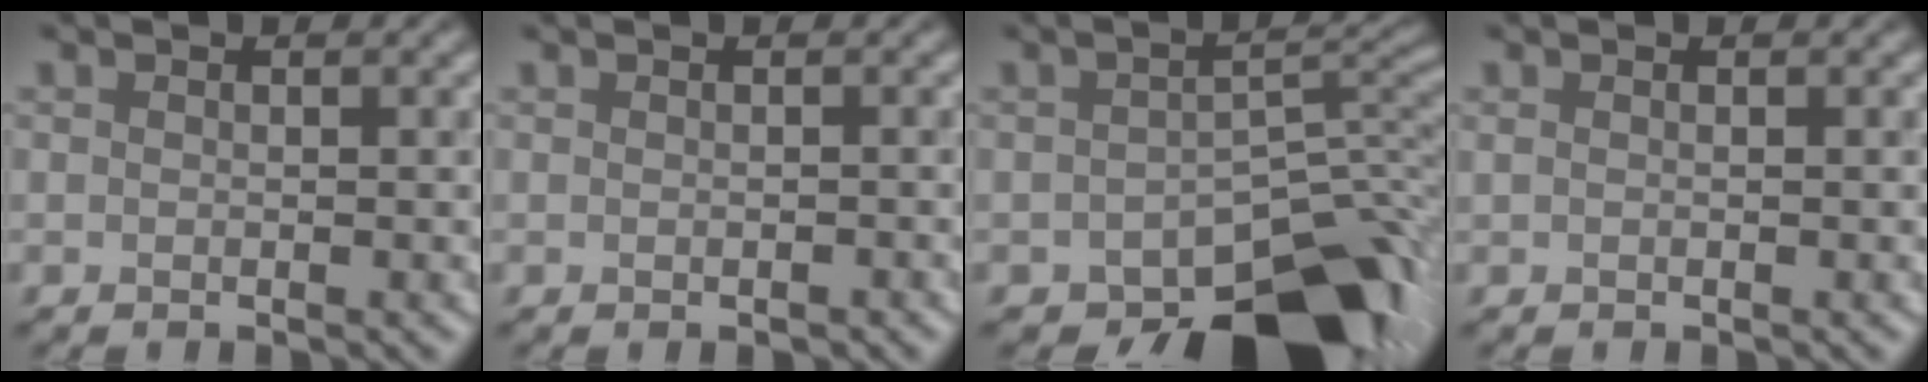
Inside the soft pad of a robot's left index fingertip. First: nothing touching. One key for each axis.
{"total": 0.6, "fx": -0.3, "fy": -0.1, "fz": 0.5, "tx": -0.009, "ty": 0.000, "tz": -0.003}
{"total": 10.9, "fx": -7.2, "fy": 4.9, "fz": 6.4, "tx": -0.063, "ty": -0.010, "tz": -0.116}
{"total": 0.0}